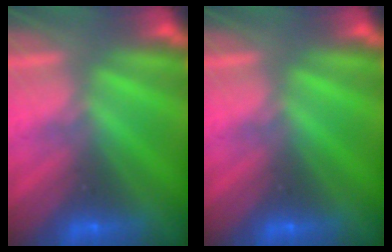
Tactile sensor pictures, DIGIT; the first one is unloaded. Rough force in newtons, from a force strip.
{"total": 0.0}